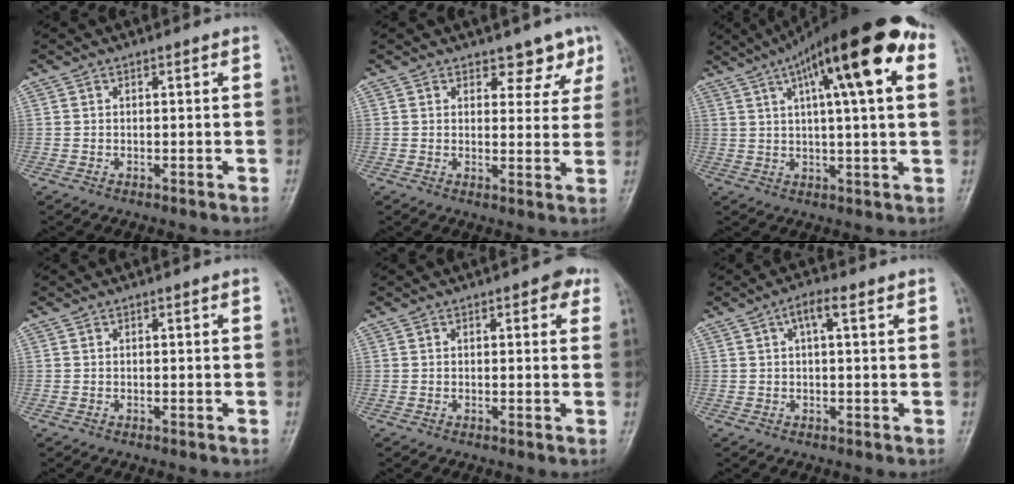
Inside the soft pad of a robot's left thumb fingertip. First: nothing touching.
{"total": 4.7, "force": [3.5, 2.8, 1.6], "torque": [0.016, -0.023, 0.040]}
{"total": 21.9, "force": [8.8, 5.4, 19.3], "torque": [-0.289, 0.023, 0.129]}
{"total": 0.0}
{"total": 2.7, "force": [1.4, 1.4, 1.9], "torque": [-0.008, -0.001, 0.010]}
{"total": 3.6, "force": [1.4, 1.1, 3.2], "torque": [-0.061, 0.015, 0.024]}